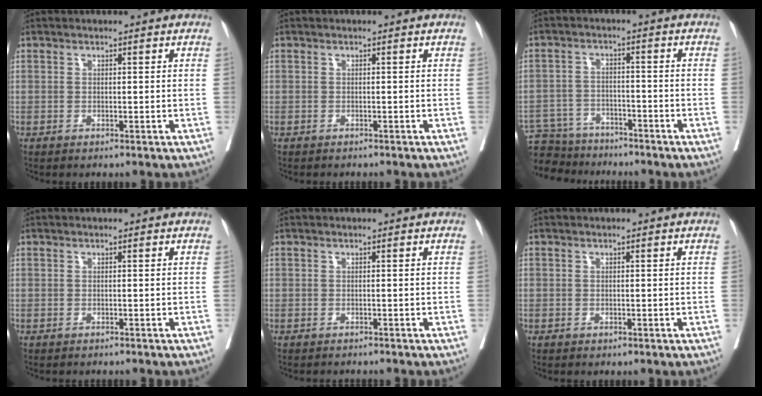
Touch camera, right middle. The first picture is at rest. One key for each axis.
{"total": 1.5, "fx": -1.4, "fy": 0.4, "fz": 0.4, "tx": -0.012, "ty": -0.003, "tz": -0.018}
{"total": 9.6, "fx": -8.8, "fy": 3.7, "fz": 1.1, "tx": -0.027, "ty": 0.011, "tz": -0.141}
{"total": 1.3, "fx": -1.2, "fy": 0.4, "fz": 0.4, "tx": -0.012, "ty": -0.003, "tz": -0.017}
{"total": 2.1, "fx": -2.0, "fy": 0.5, "fz": 0.5, "tx": -0.009, "ty": -0.004, "tz": -0.026}
{"total": 0.5, "fx": -0.2, "fy": 0.5, "fz": 0.0, "tx": -0.001, "ty": 0.004, "tz": -0.006}